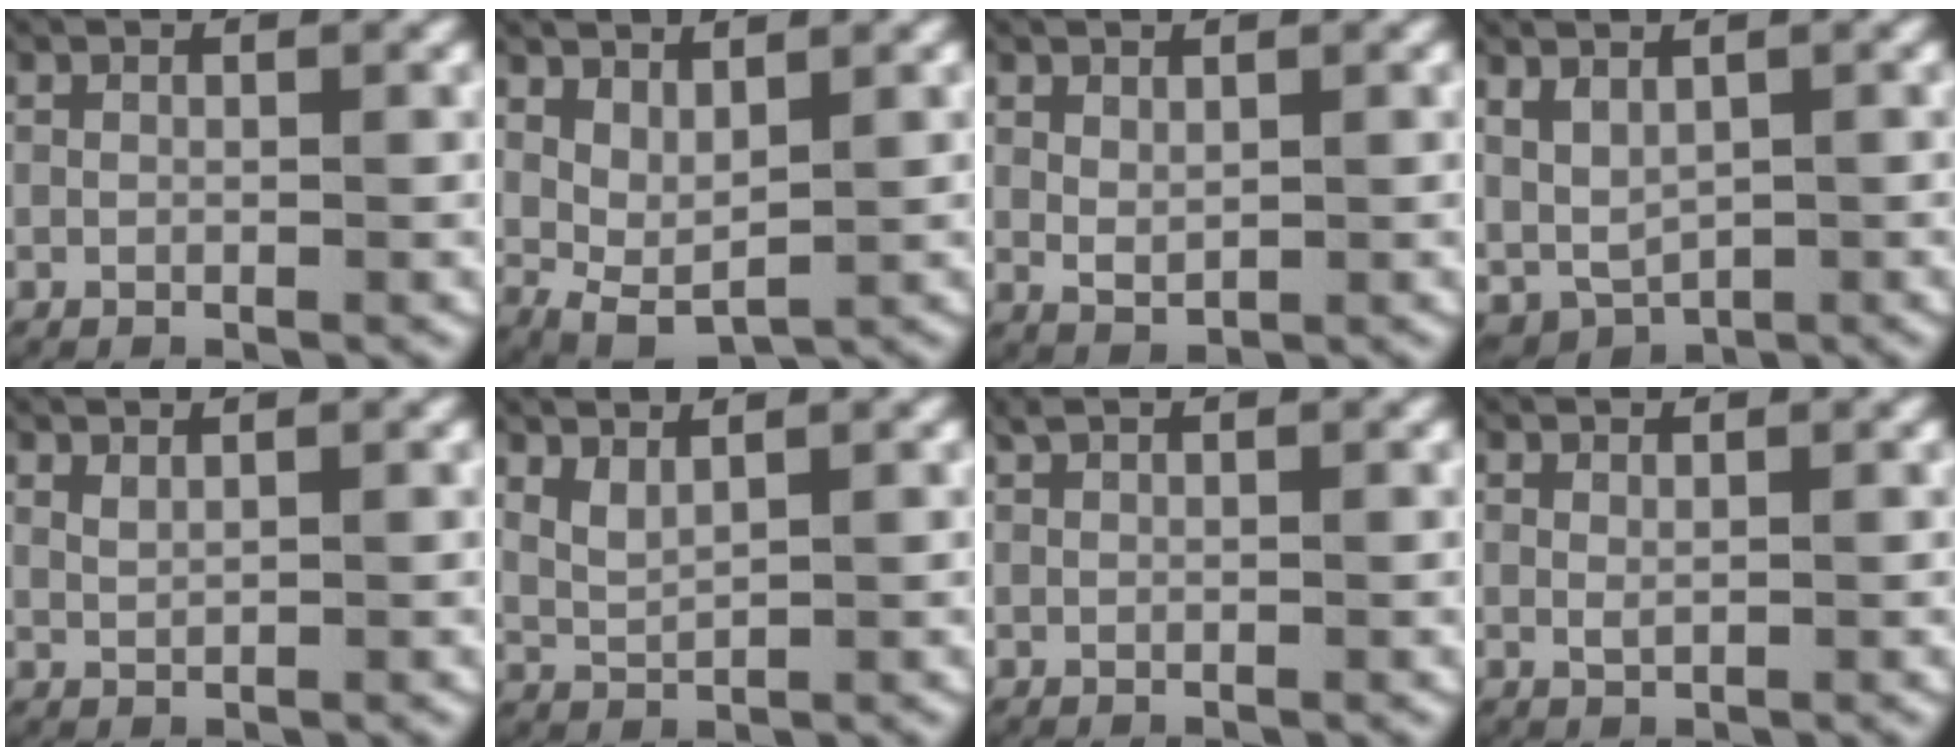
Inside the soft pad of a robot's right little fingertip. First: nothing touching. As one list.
[{"total": 4.0, "force": [0.5, 3.1, 2.5], "torque": [-0.060, -0.025, 0.018]}, {"total": 1.3, "force": [0.7, 0.7, 0.9], "torque": [-0.021, -0.007, 0.022]}, {"total": 6.6, "force": [-0.9, 5.6, 3.4], "torque": [-0.097, -0.029, -0.006]}, {"total": 1.1, "force": [1.0, 0.2, 0.4], "torque": [-0.014, -0.002, 0.025]}, {"total": 2.2, "force": [1.3, 1.2, 1.3], "torque": [-0.033, -0.004, 0.030]}, {"total": 0.6, "force": [0.6, 0.1, 0.3], "torque": [-0.012, 0.003, 0.012]}, {"total": 0.6, "force": [0.5, 0.1, 0.4], "torque": [-0.012, -0.005, 0.014]}]